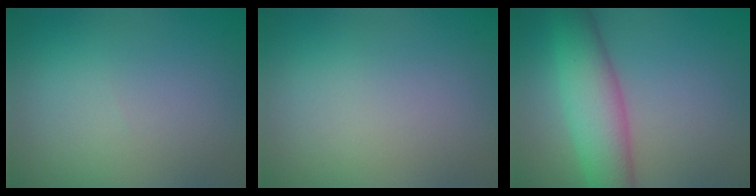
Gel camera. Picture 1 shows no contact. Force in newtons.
{"total": 0.0}
{"total": 6.9, "press": 6.9, "slide": 0.1}